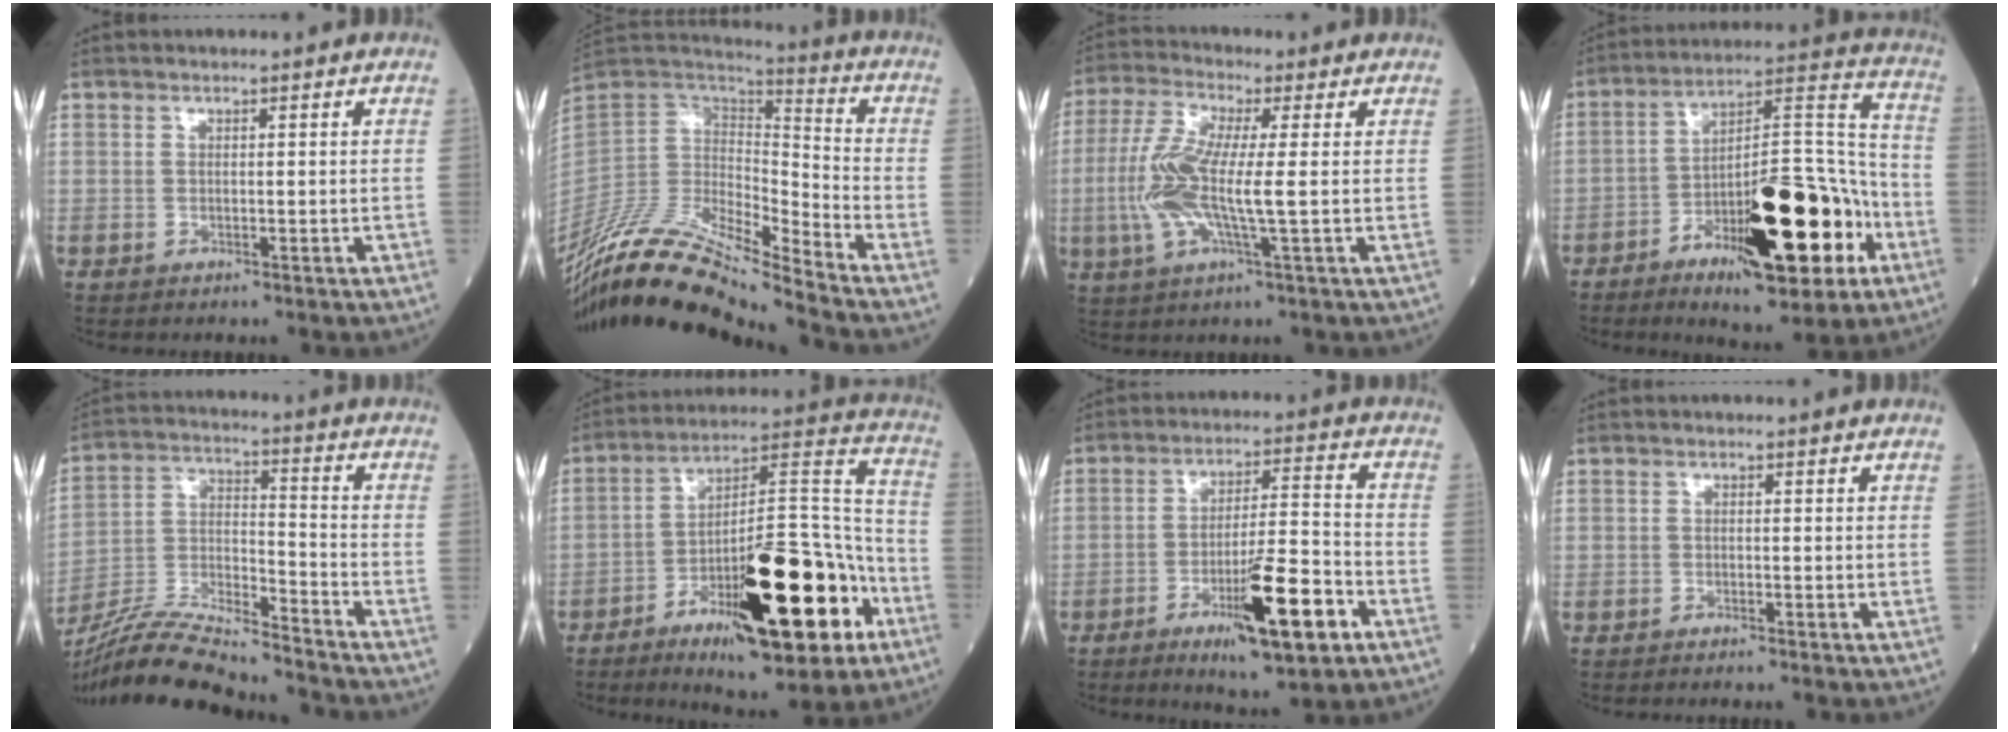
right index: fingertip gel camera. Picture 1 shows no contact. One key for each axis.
{"total": 19.2, "fx": -17.0, "fy": 0.4, "fz": 8.9, "tx": -0.177, "ty": 0.023, "tz": -0.323}
{"total": 10.1, "fx": -0.5, "fy": 1.3, "fz": 10.0, "tx": -0.229, "ty": 0.004, "tz": -0.016}
{"total": 22.1, "fx": -9.3, "fy": 6.1, "fz": 19.0, "tx": -0.283, "ty": 0.012, "tz": -0.132}
{"total": 18.3, "fx": -17.1, "fy": 0.7, "fz": 6.5, "tx": -0.139, "ty": -0.005, "tz": -0.302}
{"total": 24.6, "fx": -10.9, "fy": 6.1, "fz": 21.1, "tx": -0.302, "ty": 0.003, "tz": -0.158}
{"total": 13.4, "fx": -6.2, "fy": 1.8, "fz": 11.7, "tx": -0.189, "ty": -0.010, "tz": -0.098}
{"total": 1.6, "fx": -1.4, "fy": -0.2, "fz": 0.7, "tx": -0.006, "ty": 0.002, "tz": -0.019}